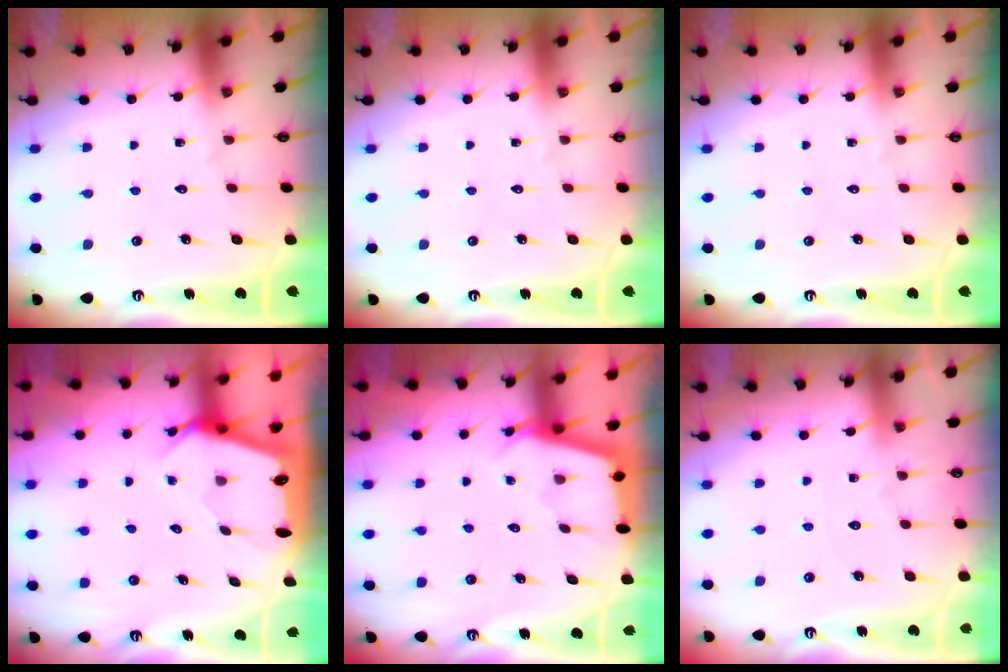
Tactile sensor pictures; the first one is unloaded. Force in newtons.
{"total": 0.0}
{"total": 0.0}
{"total": 2.9, "press": 2.9, "slide": 0.2}
{"total": 3.0, "press": 2.9, "slide": 0.3}
{"total": 1.9, "press": 1.8, "slide": 0.4}